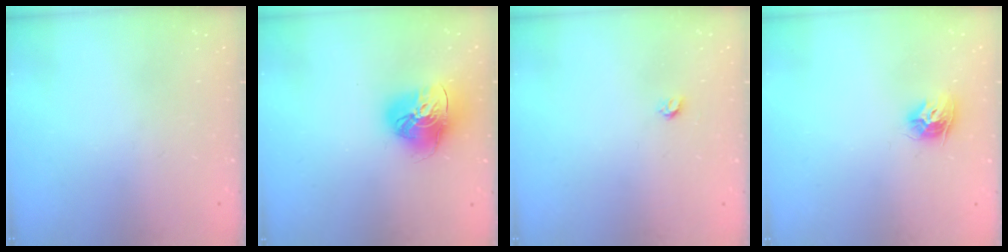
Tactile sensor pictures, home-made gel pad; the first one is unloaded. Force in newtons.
{"total": 15.6, "press": 15.5, "slide": 1.7}
{"total": 3.2, "press": 3.2, "slide": 0.3}
{"total": 9.3, "press": 9.3, "slide": 0.2}